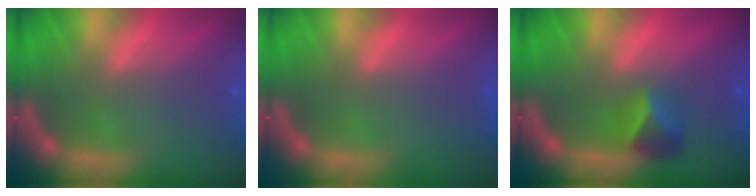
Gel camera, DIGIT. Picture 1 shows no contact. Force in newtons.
{"total": 0.0}
{"total": 2.9}